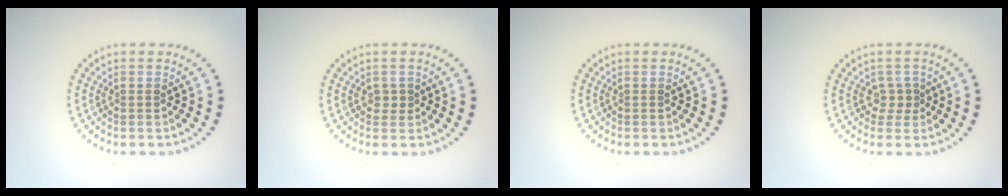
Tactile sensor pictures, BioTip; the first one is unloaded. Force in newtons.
{"total": 1.0, "press": 1.0, "slide": 0.4}
{"total": 0.0}
{"total": 1.4, "press": 0.9, "slide": 1.0}